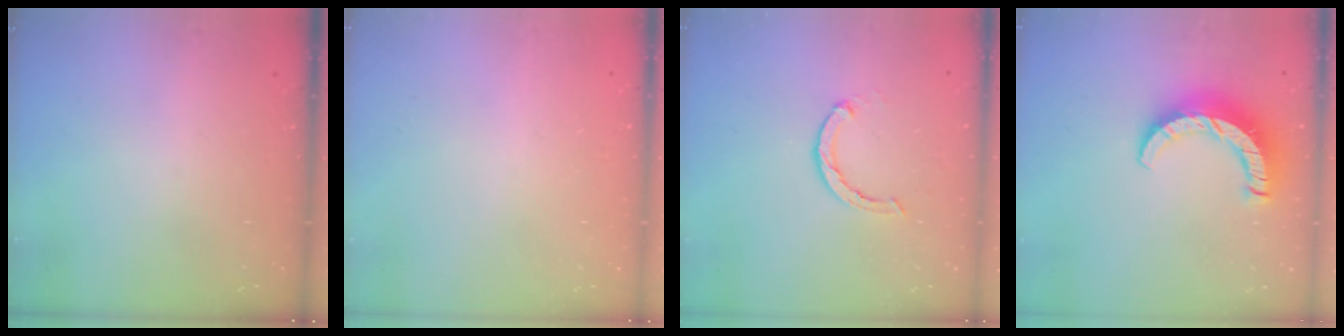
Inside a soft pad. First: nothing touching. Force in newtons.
{"total": 2.4, "press": 2.4, "slide": 0.2}
{"total": 2.1, "press": 2.0, "slide": 0.4}
{"total": 10.4, "press": 10.4, "slide": 1.1}